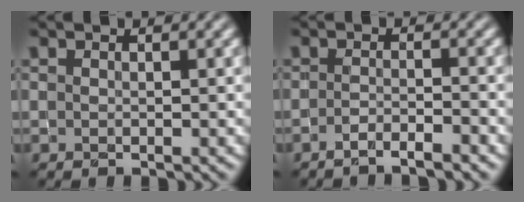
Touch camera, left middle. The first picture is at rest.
{"total": 2.2, "force": [-1.7, 0.3, 1.4], "torque": [-0.021, 0.000, -0.036]}